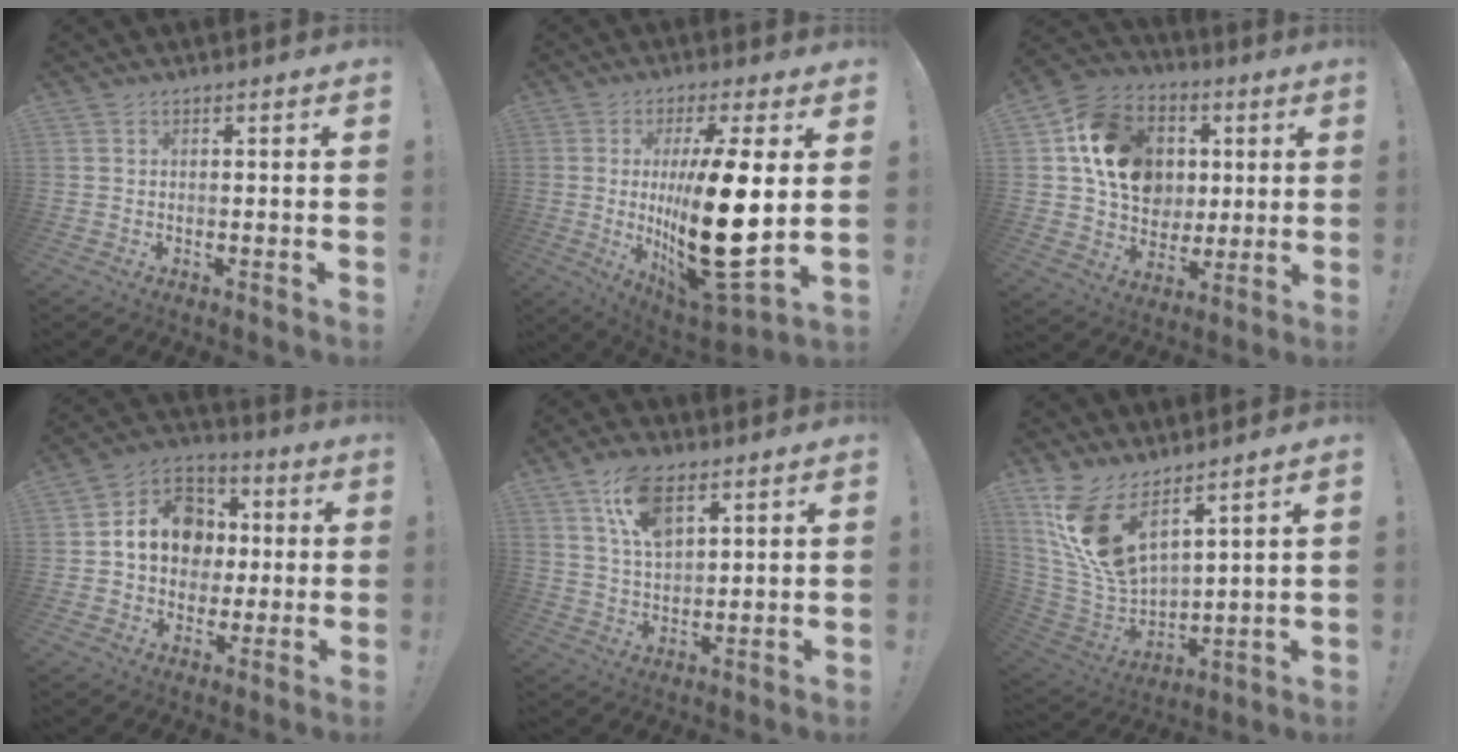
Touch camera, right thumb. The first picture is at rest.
{"total": 22.1, "force": [1.1, 6.4, 21.2], "torque": [-0.370, -0.030, 0.018]}
{"total": 18.2, "force": [4.1, 15.0, 9.4], "torque": [-0.145, 0.003, 0.100]}
{"total": 15.2, "force": [1.8, 13.0, 7.6], "torque": [-0.093, 0.012, 0.045]}
{"total": 11.2, "force": [6.2, 5.7, 7.4], "torque": [-0.136, -0.013, 0.117]}
{"total": 15.7, "force": [10.2, 6.9, 9.8], "torque": [-0.208, -0.080, 0.188]}